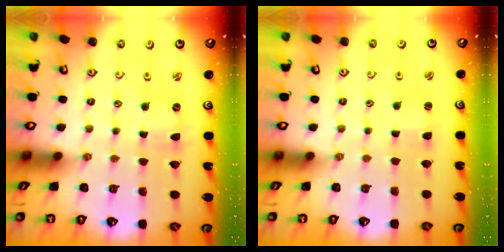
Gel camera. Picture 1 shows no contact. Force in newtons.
{"total": 1.3, "press": 1.3, "slide": 0.2}